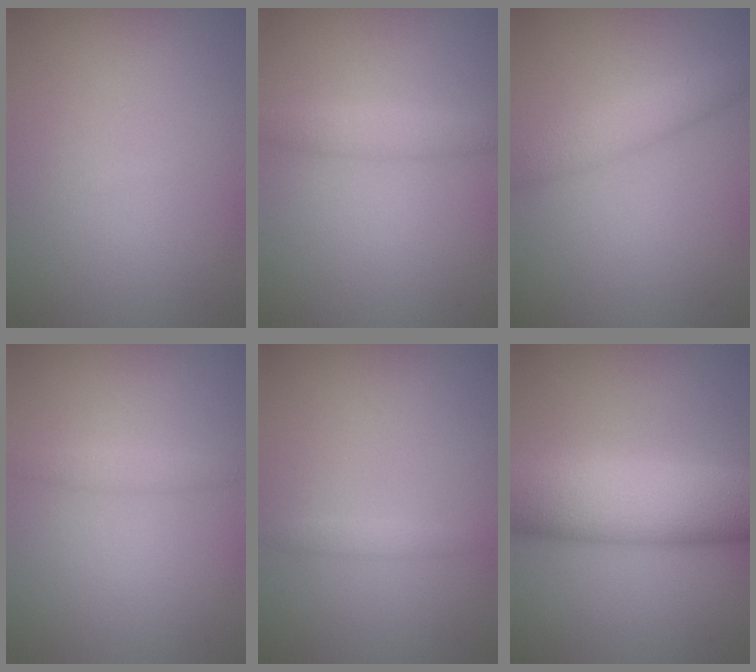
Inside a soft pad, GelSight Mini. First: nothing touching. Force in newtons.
{"total": 2.0, "press": 2.0, "slide": 0.2}
{"total": 3.0, "press": 3.0, "slide": 0.1}
{"total": 1.3, "press": 1.3, "slide": 0.0}
{"total": 0.8, "press": 0.8, "slide": 0.0}
{"total": 9.4, "press": 9.4, "slide": 0.4}